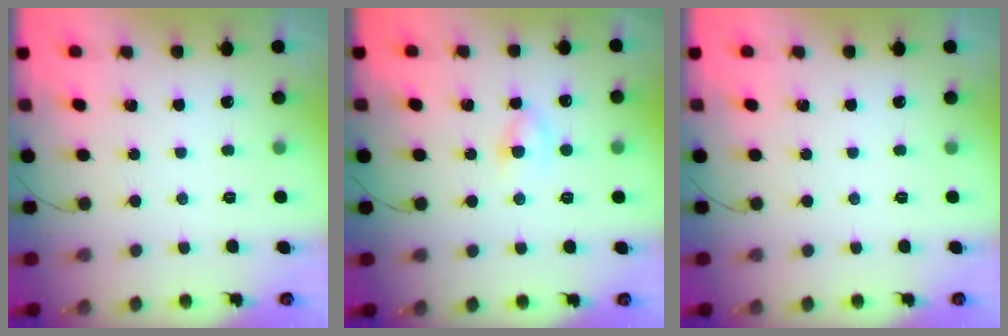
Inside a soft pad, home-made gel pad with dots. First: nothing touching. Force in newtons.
{"total": 3.6, "press": 3.4, "slide": 1.2}
{"total": 0.0}